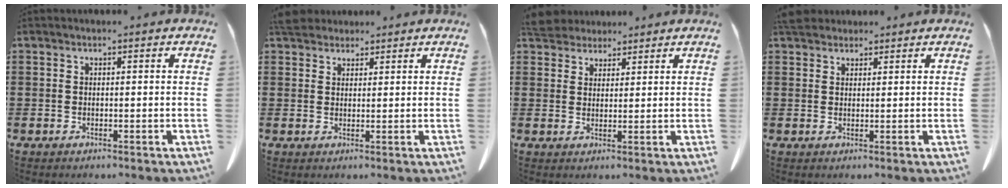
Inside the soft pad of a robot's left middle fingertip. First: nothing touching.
{"total": 3.9, "force": [3.5, 1.3, 1.1], "torque": [-0.032, -0.002, 0.070]}
{"total": 4.4, "force": [4.2, 1.3, 0.7], "torque": [-0.029, -0.008, 0.080]}
{"total": 3.3, "force": [2.9, 1.2, 1.1], "torque": [-0.030, -0.001, 0.059]}